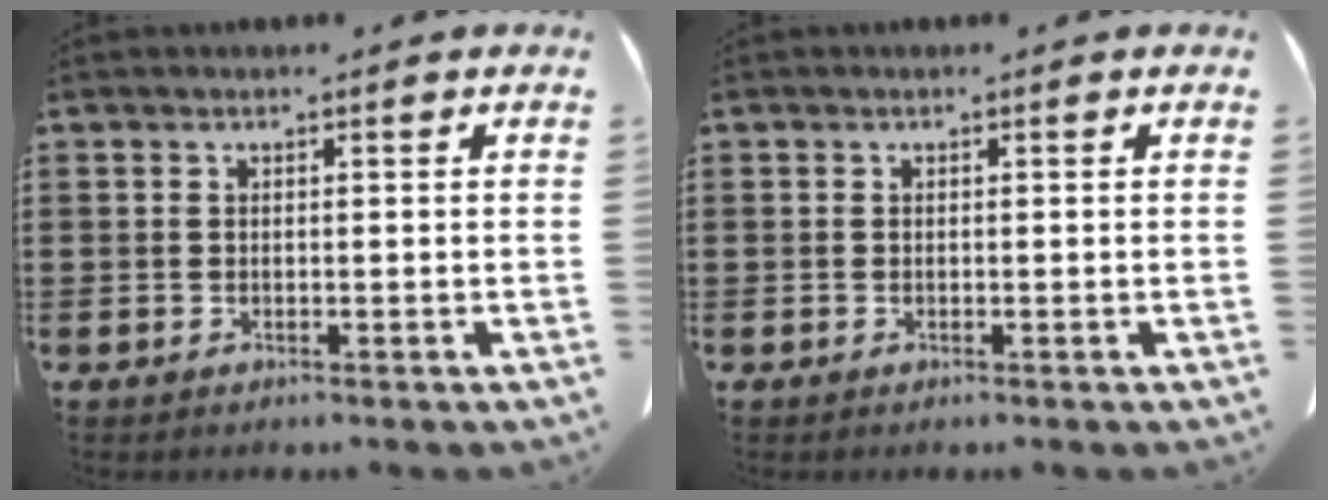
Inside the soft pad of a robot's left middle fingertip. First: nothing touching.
{"total": 0.0}